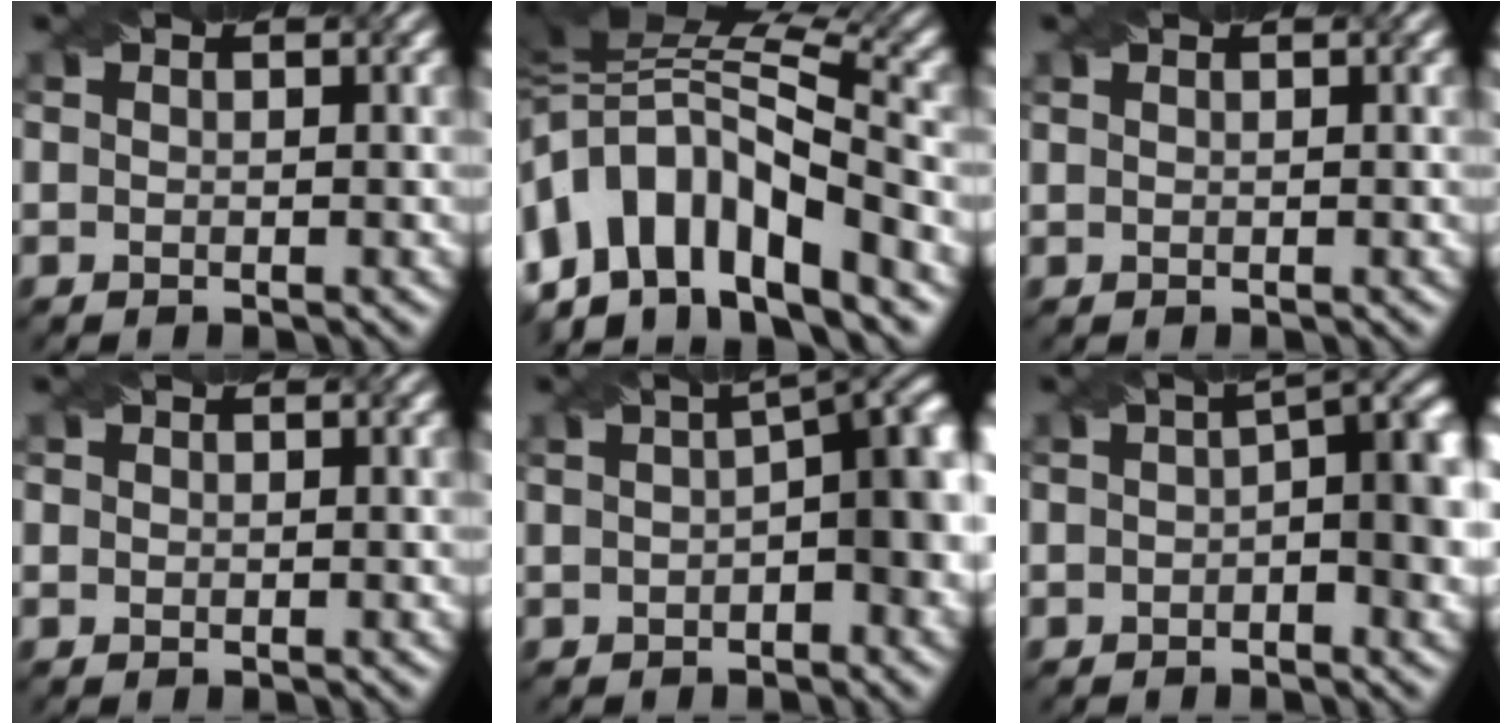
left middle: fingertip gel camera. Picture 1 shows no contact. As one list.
[{"total": 12.1, "force": [-3.8, 5.8, 9.9], "torque": [-0.177, 0.023, -0.071]}, {"total": 0.0}, {"total": 0.7, "force": [0.4, 0.6, 0.0], "torque": [0.003, 0.002, -0.002]}, {"total": 6.8, "force": [-0.5, 3.1, 6.1], "torque": [-0.048, 0.013, -0.009]}, {"total": 7.0, "force": [-0.3, 3.1, 6.2], "torque": [-0.070, 0.012, -0.011]}]